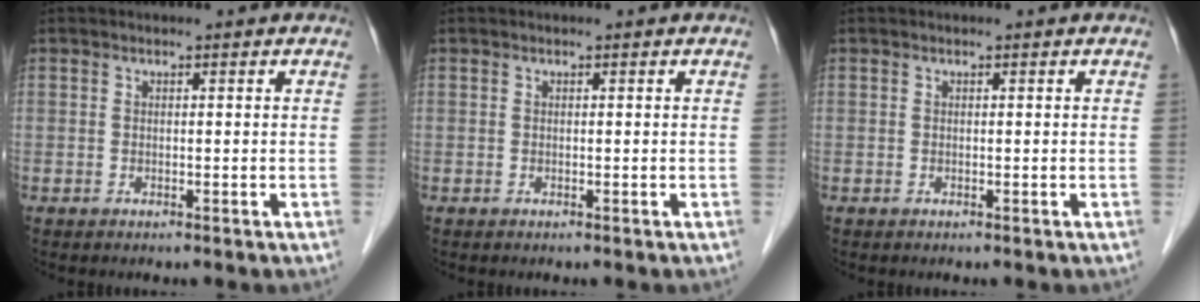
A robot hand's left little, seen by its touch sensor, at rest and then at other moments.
{"total": 0.0}
{"total": 0.0}